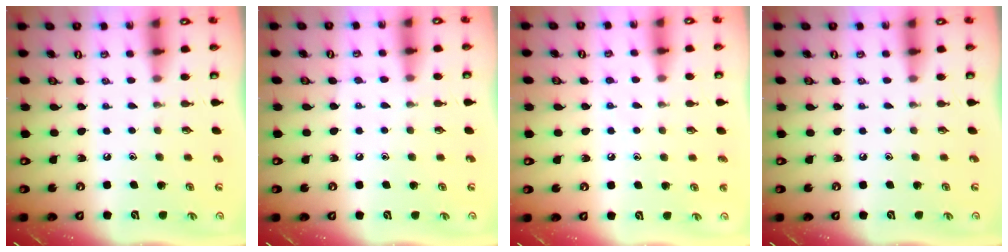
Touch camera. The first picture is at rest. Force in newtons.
{"total": 4.4, "press": 4.4, "slide": 0.5}
{"total": 5.7, "press": 5.6, "slide": 1.1}
{"total": 0.0}